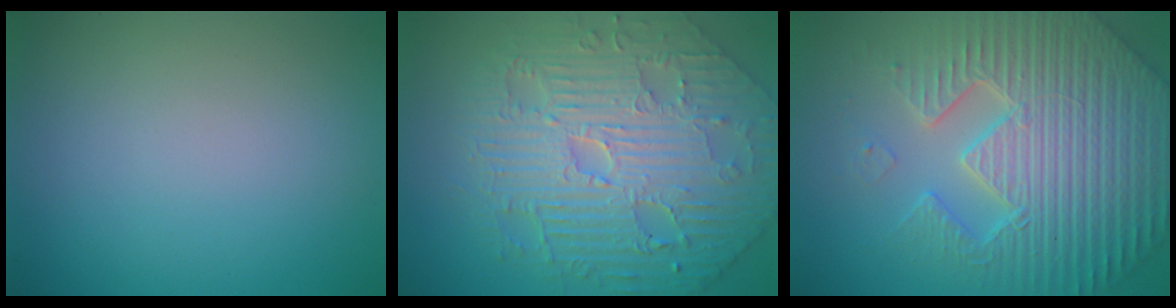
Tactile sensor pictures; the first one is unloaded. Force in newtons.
{"total": 8.2, "press": 6.6, "slide": 4.8}
{"total": 7.7, "press": 7.4, "slide": 2.1}